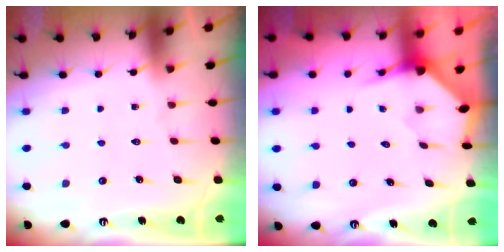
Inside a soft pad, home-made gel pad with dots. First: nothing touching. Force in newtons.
{"total": 3.2, "press": 3.2, "slide": 0.3}